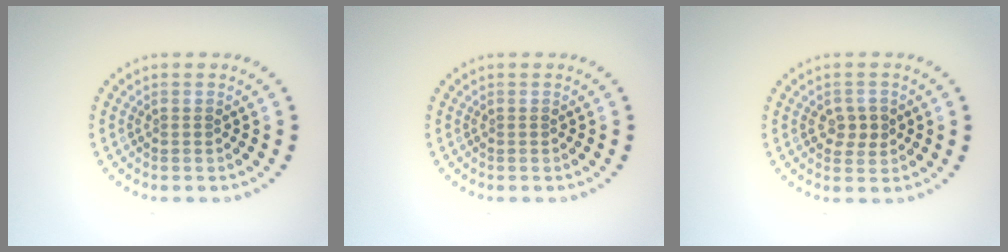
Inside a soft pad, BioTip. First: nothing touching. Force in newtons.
{"total": 0.0}
{"total": 2.1, "press": 2.1, "slide": 0.3}